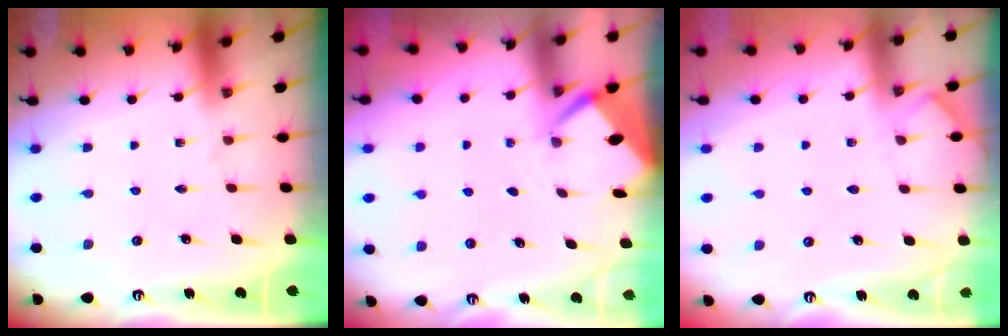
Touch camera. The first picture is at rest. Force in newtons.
{"total": 2.5, "press": 2.5, "slide": 0.0}
{"total": 3.2, "press": 3.2, "slide": 0.6}